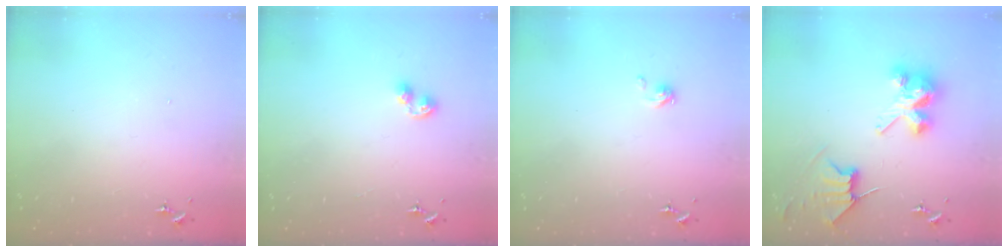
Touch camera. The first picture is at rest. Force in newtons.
{"total": 6.0, "press": 6.0, "slide": 0.8}
{"total": 2.4, "press": 2.4, "slide": 0.3}
{"total": 8.7, "press": 8.6, "slide": 0.6}